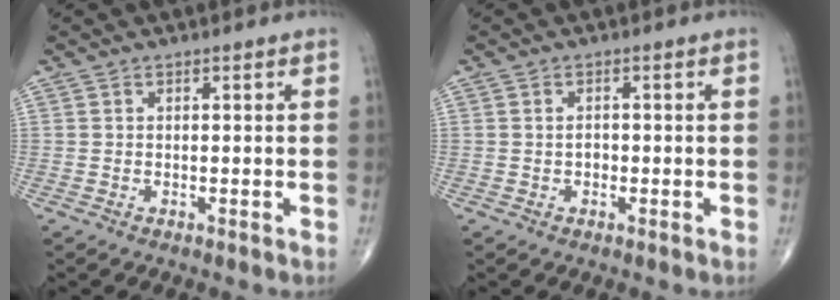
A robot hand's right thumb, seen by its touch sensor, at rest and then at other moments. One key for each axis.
{"total": 1.3, "fx": -0.2, "fy": 1.0, "fz": 0.9, "tx": -0.011, "ty": 0.003, "tz": -0.003}